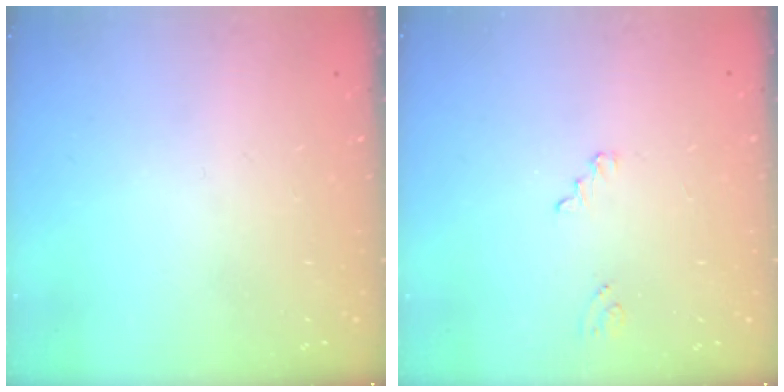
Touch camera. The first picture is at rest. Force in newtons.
{"total": 0.8, "press": 0.8, "slide": 0.0}